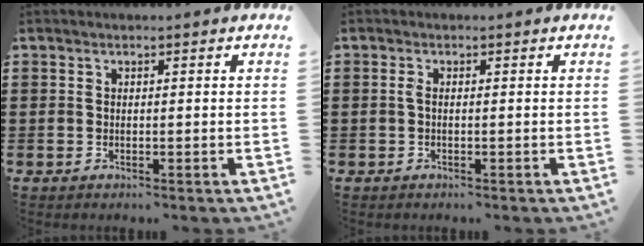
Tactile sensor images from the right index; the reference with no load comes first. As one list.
[{"total": 1.0, "force": [-0.2, 0.2, 1.0], "torque": [-0.020, -0.001, -0.004]}]